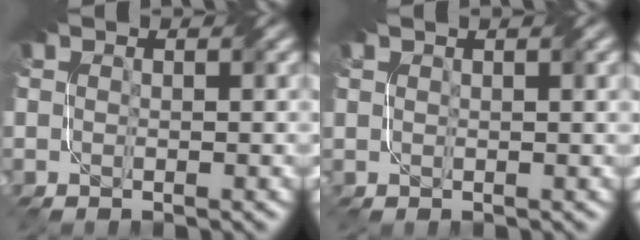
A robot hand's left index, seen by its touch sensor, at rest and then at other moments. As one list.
[{"total": 2.7, "force": [1.6, 1.0, 1.9], "torque": [-0.013, 0.005, 0.009]}]